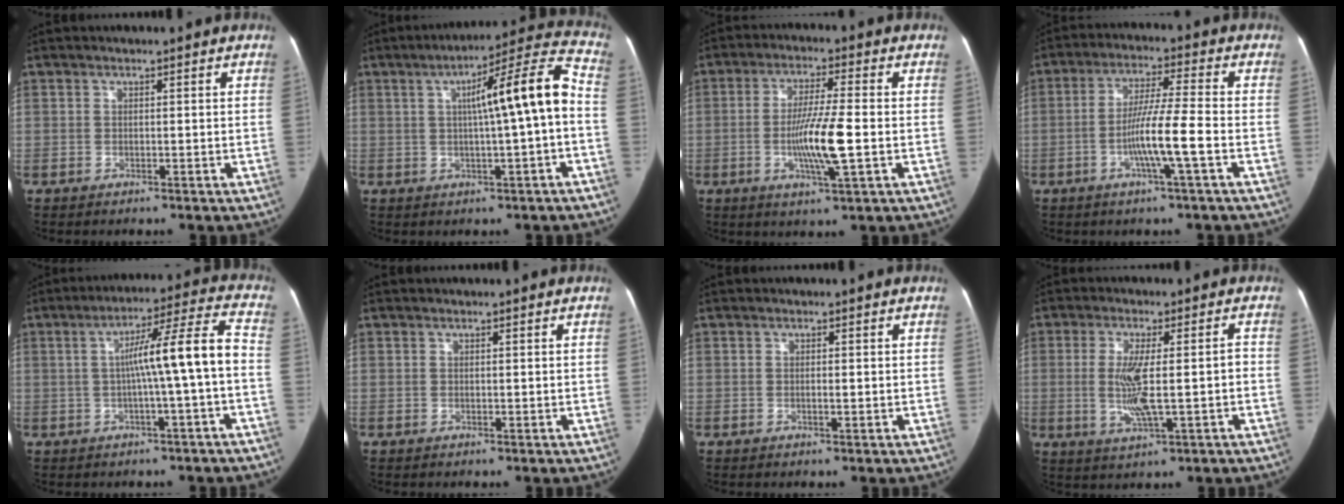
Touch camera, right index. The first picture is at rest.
{"total": 12.5, "force": [0.2, 0.3, 12.5], "torque": [-0.179, 0.035, 0.001]}
{"total": 9.7, "force": [-1.8, 0.5, 9.5], "torque": [-0.178, -0.007, -0.035]}
{"total": 9.0, "force": [-2.9, -0.5, 8.5], "torque": [-0.161, 0.001, -0.055]}
{"total": 10.4, "force": [-1.3, -0.7, 10.3], "torque": [-0.158, 0.030, -0.019]}
{"total": 0.0}
{"total": 1.1, "force": [-0.2, 0.4, 1.0], "torque": [-0.018, 0.001, -0.003]}
{"total": 8.4, "force": [-1.4, 1.9, 8.1], "torque": [-0.159, 0.006, -0.017]}